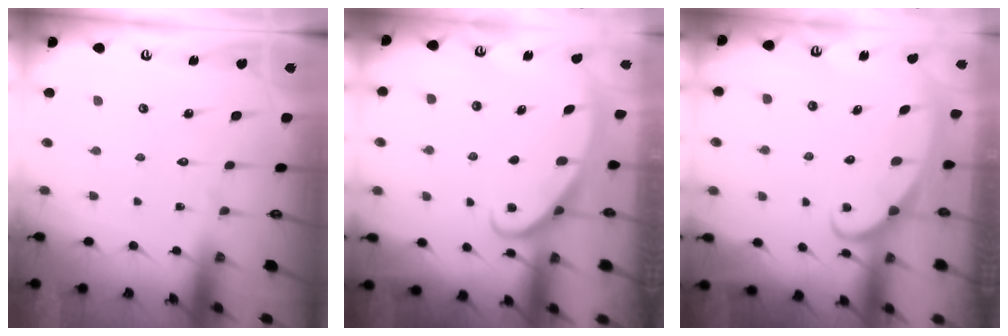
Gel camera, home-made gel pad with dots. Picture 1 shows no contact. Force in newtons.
{"total": 3.0, "press": 3.0, "slide": 0.4}
{"total": 2.4, "press": 2.4, "slide": 0.3}